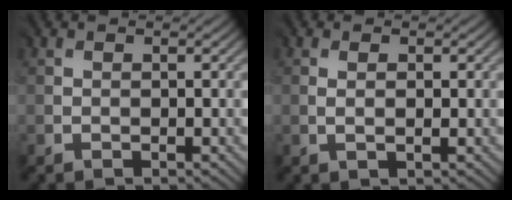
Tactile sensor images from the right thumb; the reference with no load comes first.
{"total": 0.6, "force": [0.1, 0.0, 0.6], "torque": [-0.013, -0.002, 0.002]}